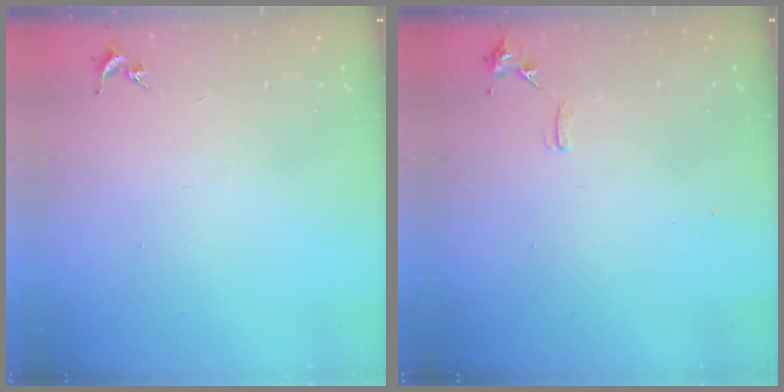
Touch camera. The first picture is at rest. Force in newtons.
{"total": 6.8, "press": 6.7, "slide": 0.9}